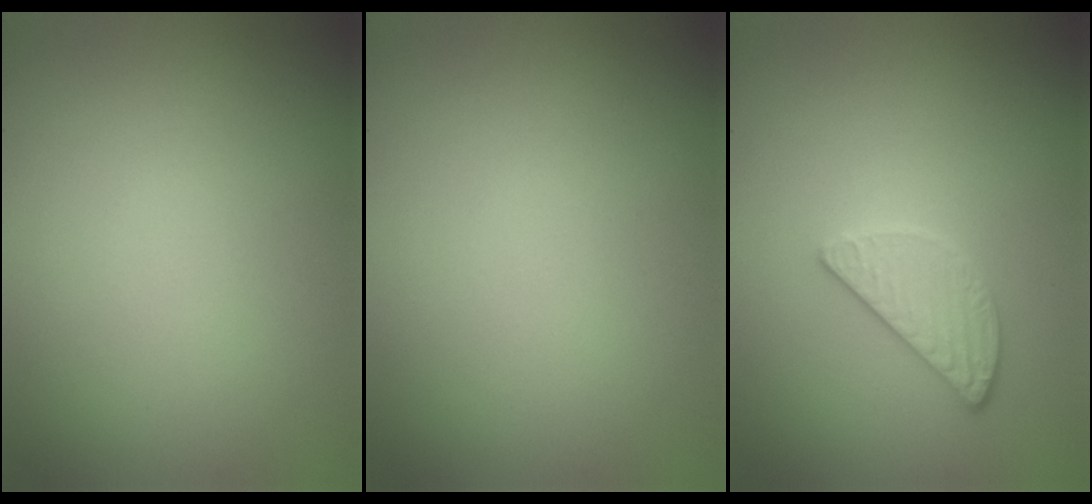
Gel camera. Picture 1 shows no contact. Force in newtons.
{"total": 0.0}
{"total": 2.5, "press": 2.3, "slide": 0.8}